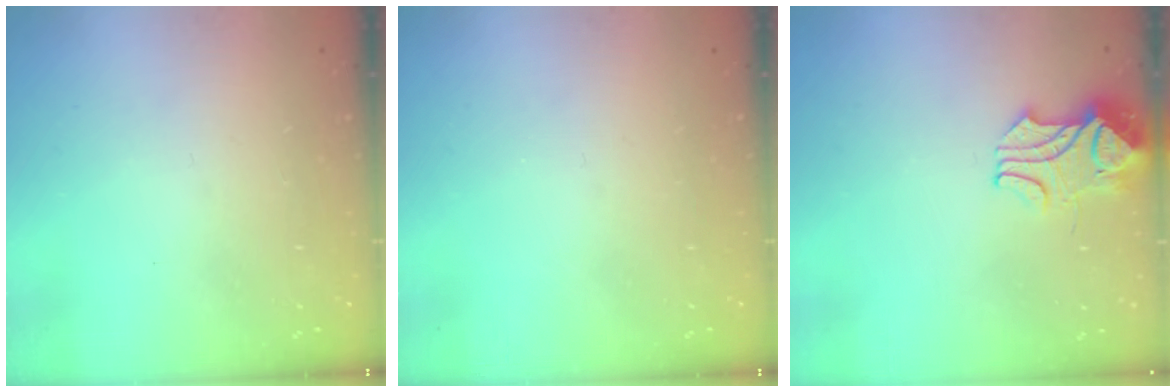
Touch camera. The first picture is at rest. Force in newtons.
{"total": 0.0}
{"total": 2.1, "press": 1.9, "slide": 0.8}